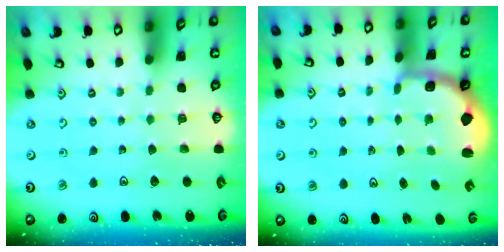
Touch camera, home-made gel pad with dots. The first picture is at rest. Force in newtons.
{"total": 2.1, "press": 1.4, "slide": 1.6}